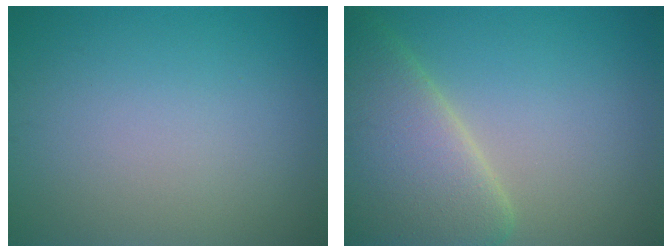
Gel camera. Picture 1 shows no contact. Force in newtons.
{"total": 8.7, "press": 8.7, "slide": 0.7}